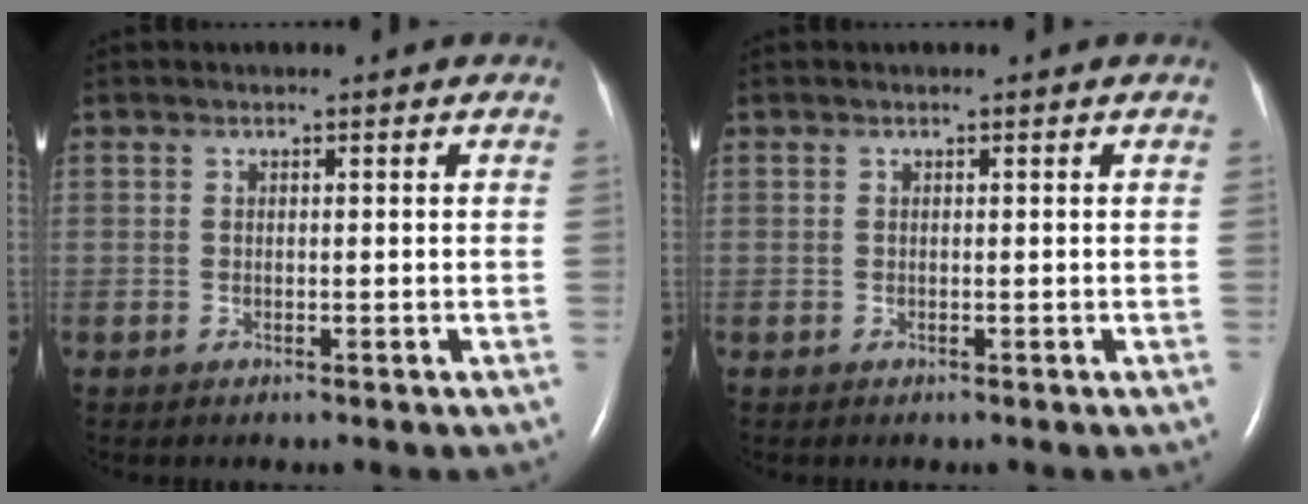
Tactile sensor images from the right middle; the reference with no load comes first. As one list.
[{"total": 0.0}]